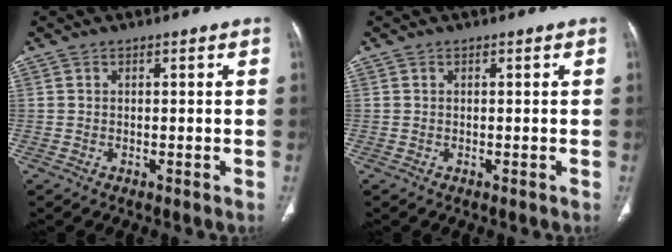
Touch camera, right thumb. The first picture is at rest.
{"total": 0.0}